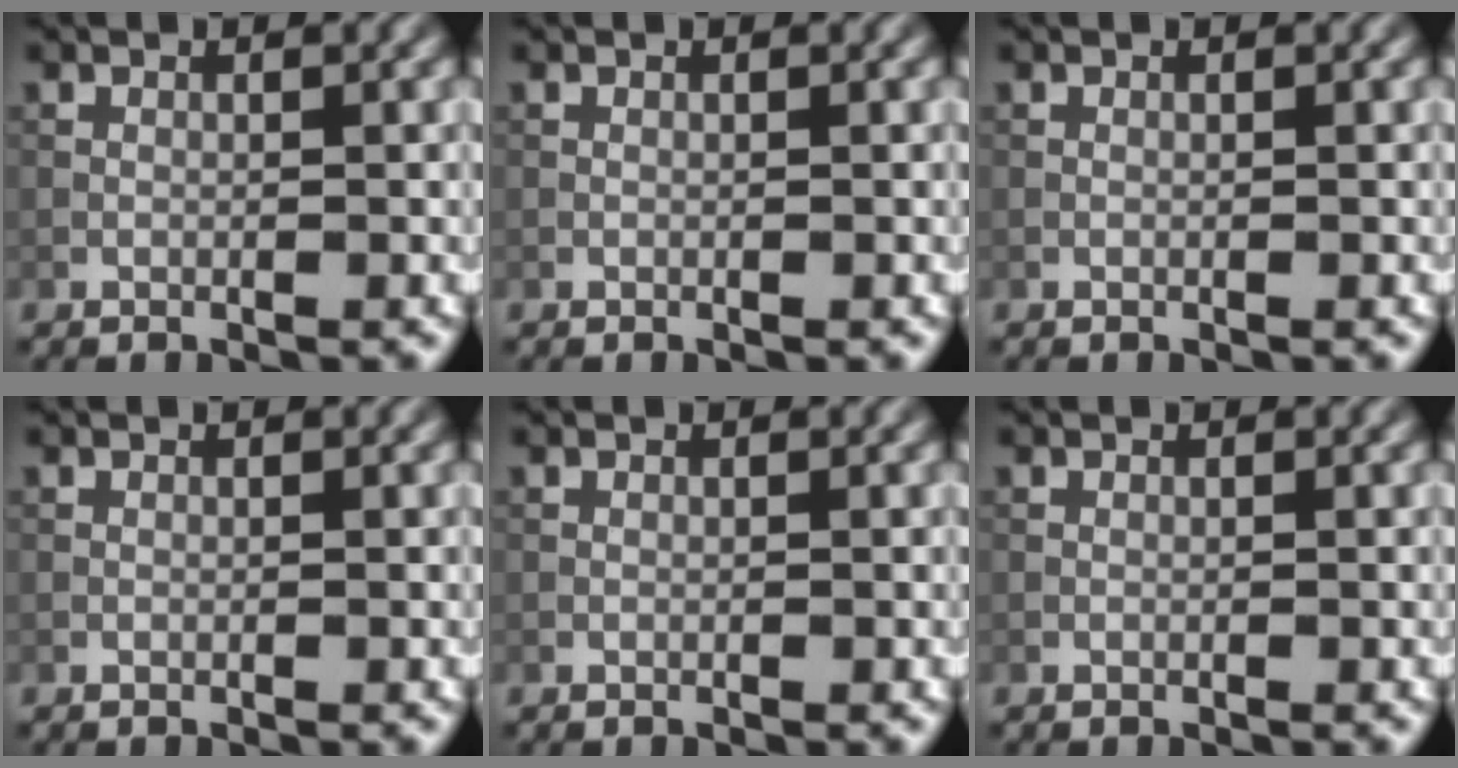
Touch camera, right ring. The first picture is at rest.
{"total": 0.0}
{"total": 0.0}
{"total": 0.0}
{"total": 0.0}
{"total": 0.0}